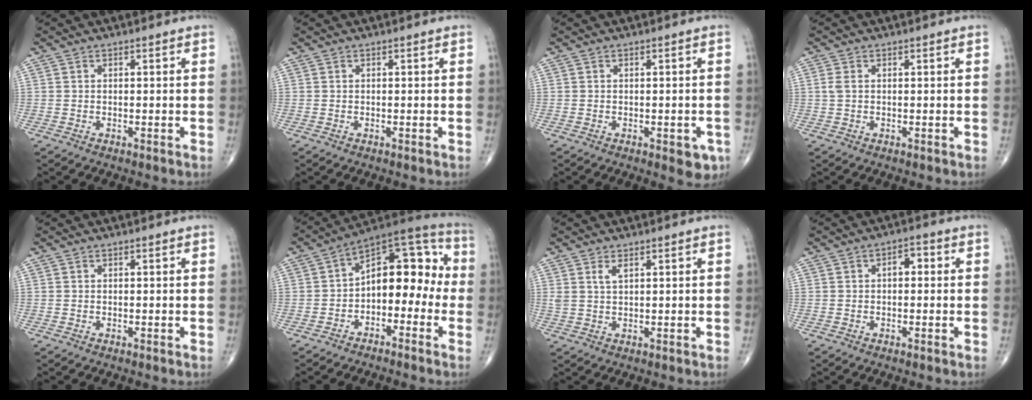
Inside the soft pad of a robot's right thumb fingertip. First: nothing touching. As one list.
[{"total": 0.0}, {"total": 3.9, "force": [-1.6, 1.8, 3.1], "torque": [-0.016, 0.001, -0.014]}, {"total": 1.3, "force": [0.2, 0.7, 1.1], "torque": [-0.032, 0.005, 0.005]}, {"total": 0.0}, {"total": 13.6, "force": [-2.0, 8.3, 10.6], "torque": [-0.113, 0.059, -0.045]}, {"total": 2.2, "force": [1.2, 0.8, 1.6], "torque": [-0.034, -0.004, 0.029]}, {"total": 2.9, "force": [0.3, 1.8, 2.3], "torque": [-0.019, 0.012, -0.004]}]